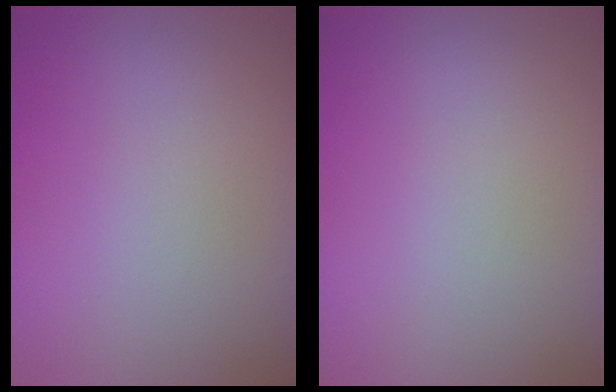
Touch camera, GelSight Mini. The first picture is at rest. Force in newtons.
{"total": 0.0}